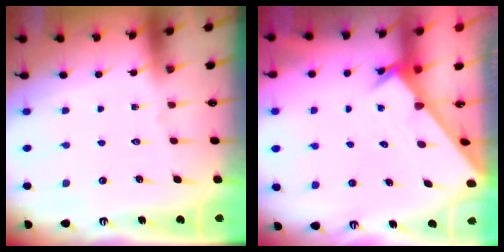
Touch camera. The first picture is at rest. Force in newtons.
{"total": 2.2, "press": 2.2, "slide": 0.1}